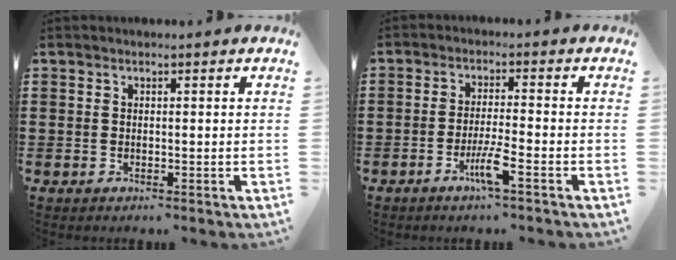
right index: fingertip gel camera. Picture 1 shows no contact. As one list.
[{"total": 4.3, "force": [-2.5, 0.1, 3.5], "torque": [-0.073, -0.009, -0.048]}]